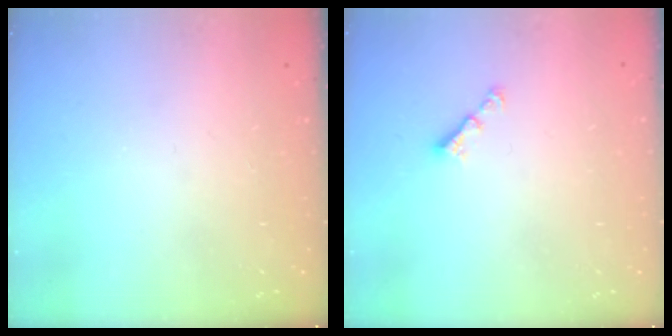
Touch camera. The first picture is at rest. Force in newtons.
{"total": 2.8, "press": 2.7, "slide": 0.5}